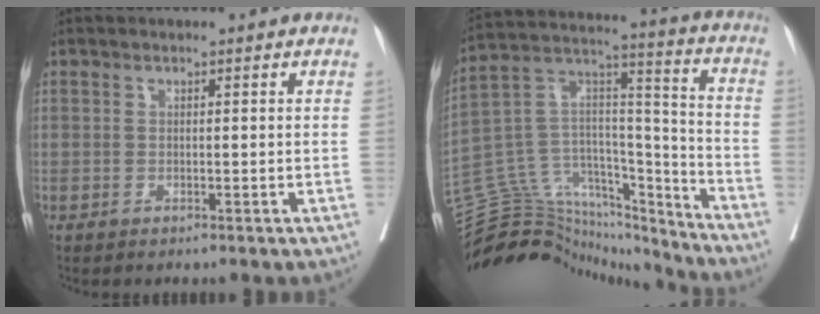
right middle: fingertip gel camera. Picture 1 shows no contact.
{"total": 25.5, "force": [-23.8, 6.4, 6.2], "torque": [-0.148, 0.033, -0.385]}